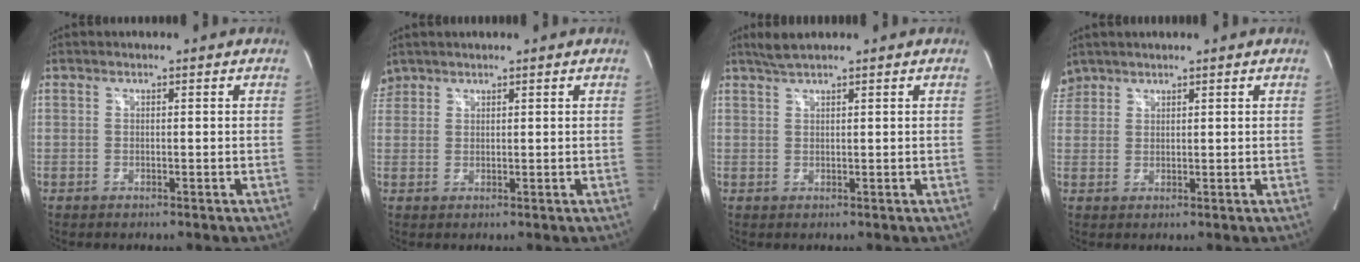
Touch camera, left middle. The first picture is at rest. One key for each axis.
{"total": 2.3, "fx": 2.0, "fy": 1.2, "fz": -0.2, "tx": 0.000, "ty": 0.013, "tz": 0.041}
{"total": 2.6, "fx": 2.2, "fy": -0.2, "fz": 1.3, "tx": -0.031, "ty": 0.007, "tz": 0.046}
{"total": 3.1, "fx": 2.6, "fy": 1.6, "fz": -0.1, "tx": -0.002, "ty": 0.014, "tz": 0.055}